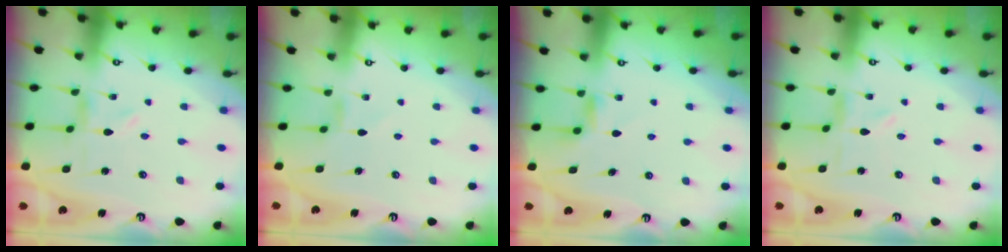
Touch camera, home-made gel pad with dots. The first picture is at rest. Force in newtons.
{"total": 2.6, "press": 2.6, "slide": 0.3}
{"total": 3.3, "press": 3.3, "slide": 0.3}
{"total": 0.5, "press": 0.5, "slide": 0.2}